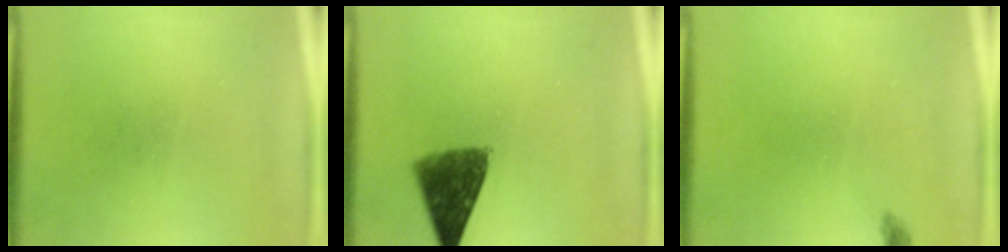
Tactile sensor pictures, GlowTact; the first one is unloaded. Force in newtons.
{"total": 8.2}
{"total": 0.7}